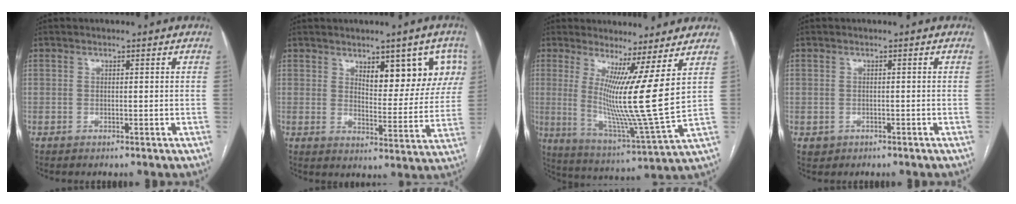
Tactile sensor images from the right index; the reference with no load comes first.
{"total": 10.1, "force": [4.8, 4.1, 7.8], "torque": [-0.087, 0.006, 0.070]}
{"total": 12.5, "force": [4.0, -2.3, 11.6], "torque": [-0.213, -0.047, 0.070]}
{"total": 1.3, "force": [-0.6, 1.1, 0.2], "torque": [-0.009, 0.002, -0.001]}